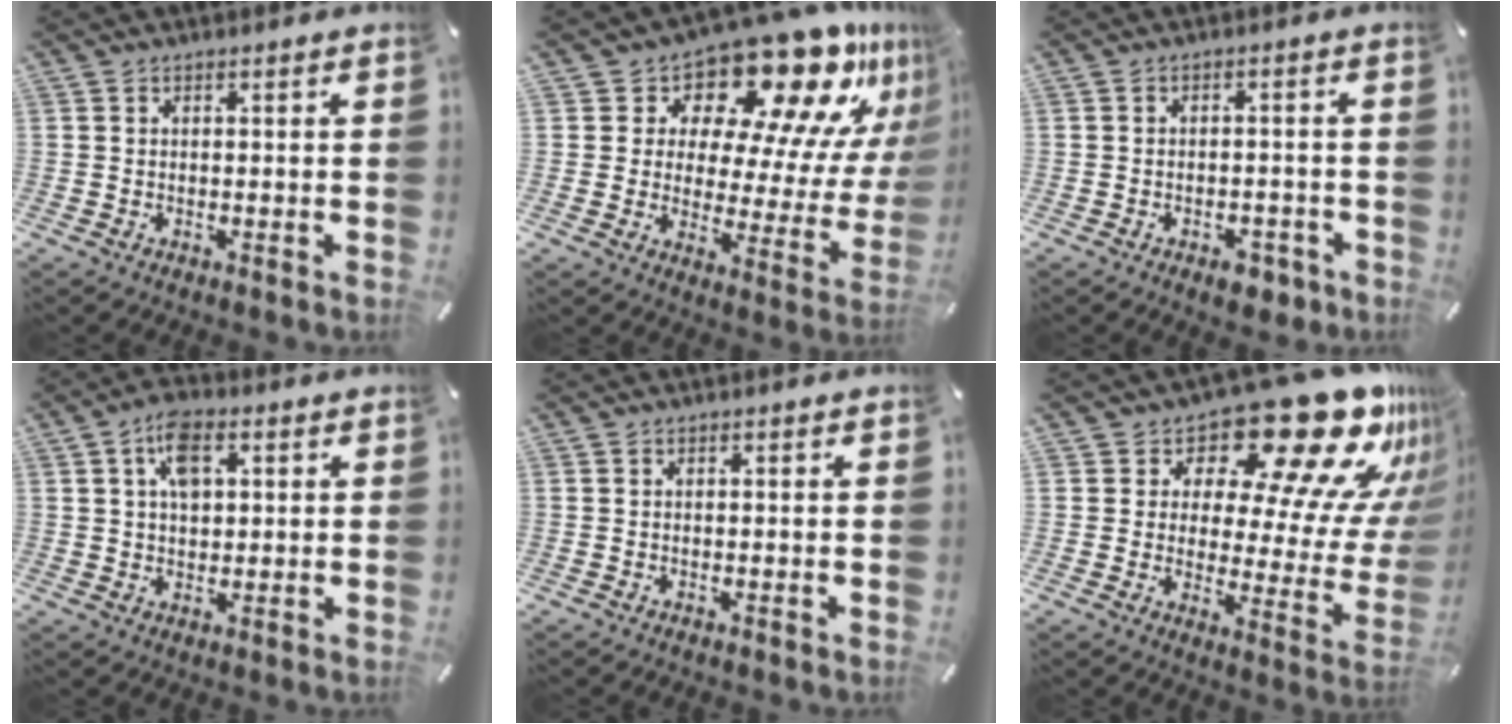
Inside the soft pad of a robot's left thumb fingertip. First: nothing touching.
{"total": 19.8, "force": [14.9, 8.1, 10.3], "torque": [-0.132, -0.137, 0.241]}
{"total": 4.6, "force": [-2.9, 2.5, 2.5], "torque": [-0.033, 0.020, -0.050]}
{"total": 7.3, "force": [2.4, 4.9, 4.9], "torque": [-0.078, 0.006, 0.041]}
{"total": 0.0}
{"total": 24.4, "force": [16.1, 10.2, 15.2], "torque": [-0.200, -0.133, 0.267]}